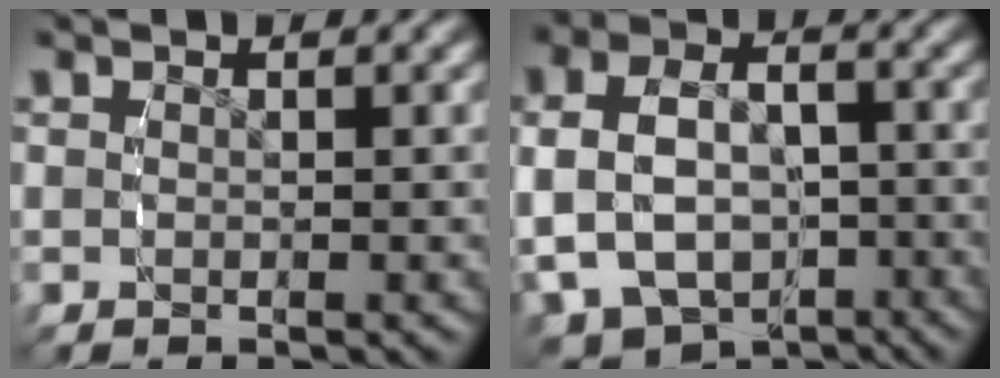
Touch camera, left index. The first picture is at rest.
{"total": 10.6, "force": [-3.6, 8.5, 5.4], "torque": [-0.110, -0.050, -0.044]}